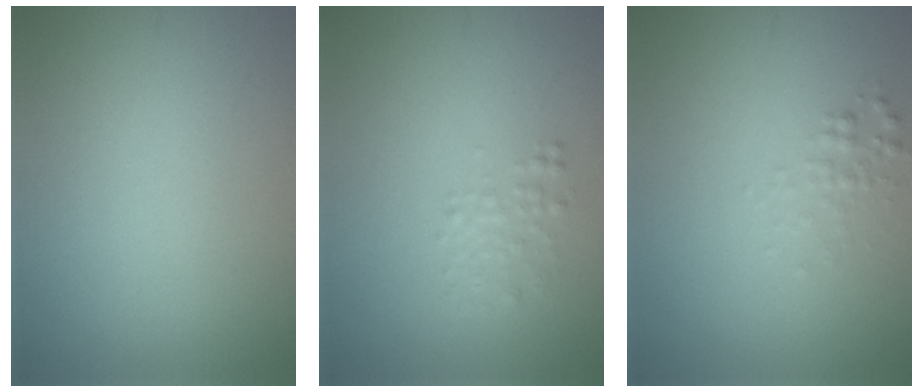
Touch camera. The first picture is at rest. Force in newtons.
{"total": 1.5, "press": 1.5, "slide": 0.1}
{"total": 1.1, "press": 1.1, "slide": 0.0}